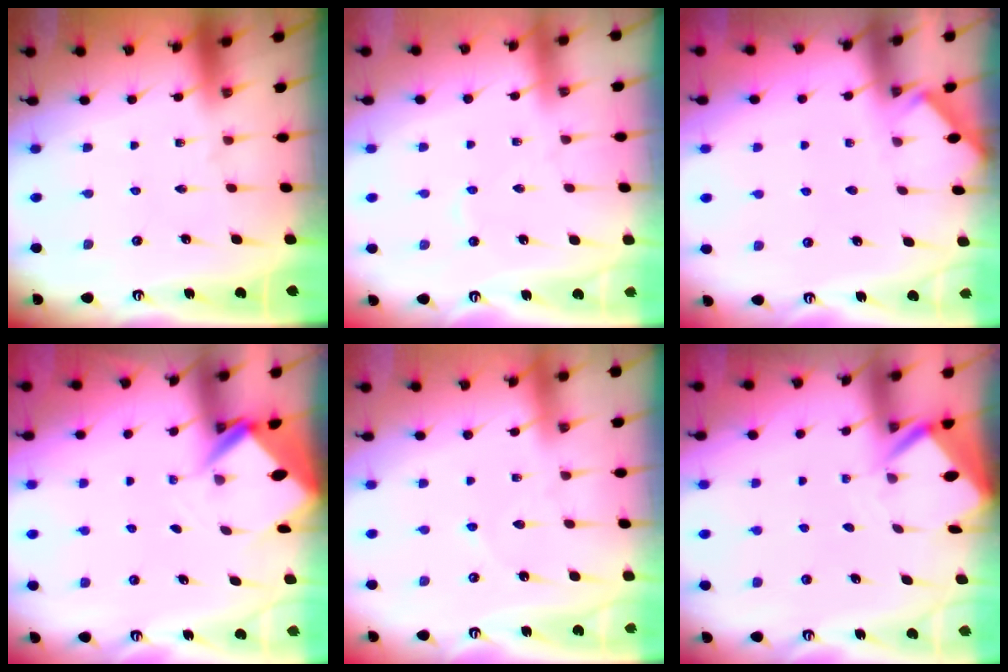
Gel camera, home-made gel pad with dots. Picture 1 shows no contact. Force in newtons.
{"total": 2.7, "press": 2.7, "slide": 0.4}
{"total": 1.9, "press": 1.8, "slide": 0.3}
{"total": 3.5, "press": 3.5, "slide": 0.3}
{"total": 2.6, "press": 2.6, "slide": 0.3}
{"total": 3.2, "press": 3.2, "slide": 0.3}